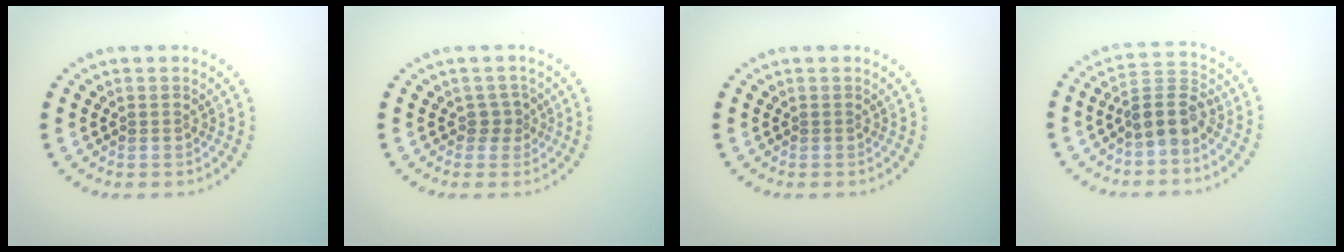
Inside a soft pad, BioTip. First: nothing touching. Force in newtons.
{"total": 1.4, "press": 1.0, "slide": 1.0}
{"total": 0.0}
{"total": 3.8, "press": 3.3, "slide": 1.8}